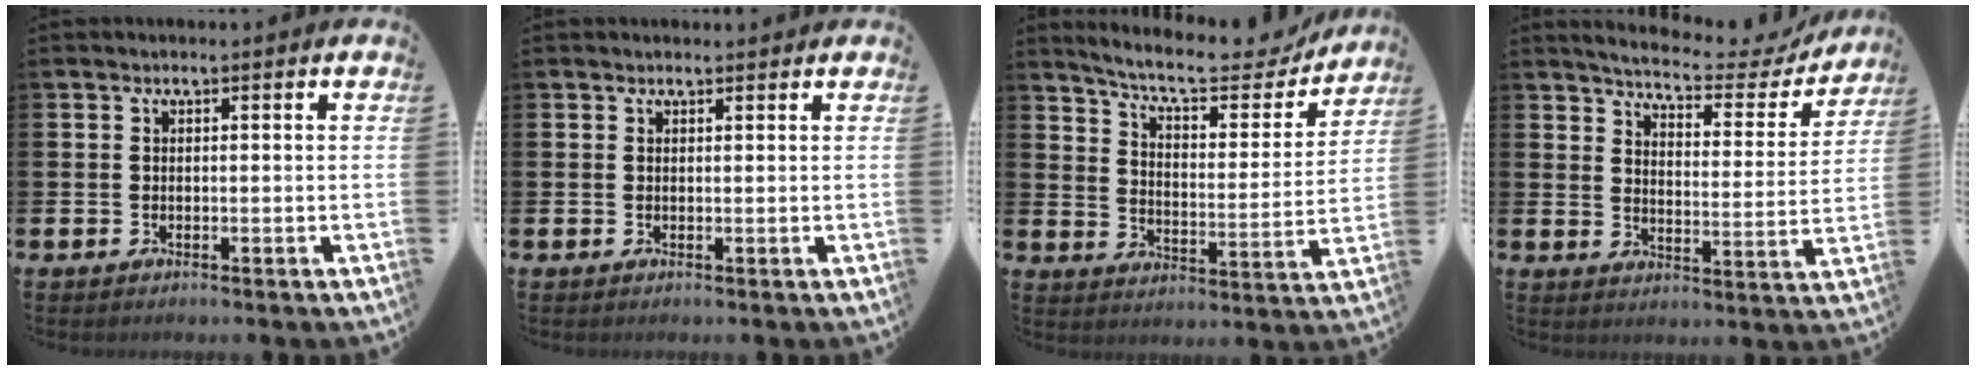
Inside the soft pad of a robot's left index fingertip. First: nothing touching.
{"total": 0.7, "force": [0.7, 0.2, 0.1], "torque": [0.007, -0.002, 0.010]}
{"total": 9.0, "force": [8.2, 1.9, 3.3], "torque": [-0.087, -0.055, 0.138]}
{"total": 5.1, "force": [4.7, 1.0, 1.6], "torque": [-0.052, -0.036, 0.072]}